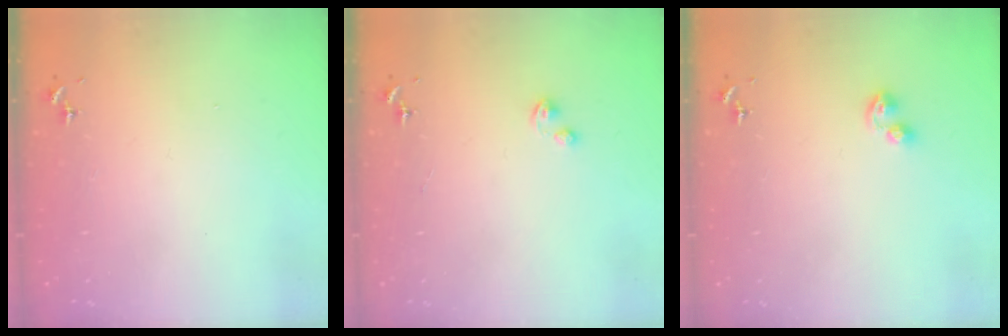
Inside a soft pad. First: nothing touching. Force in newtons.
{"total": 2.1, "press": 2.0, "slide": 0.5}
{"total": 5.1, "press": 5.0, "slide": 0.8}